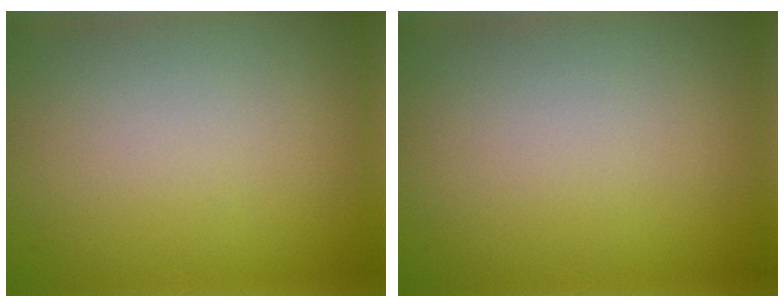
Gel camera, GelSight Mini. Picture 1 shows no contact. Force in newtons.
{"total": 0.0}